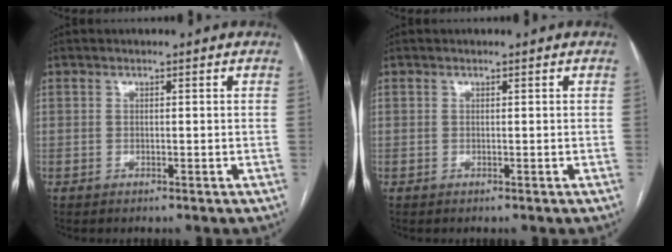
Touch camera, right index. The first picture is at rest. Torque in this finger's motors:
{"motor_torque": [0.23, 0.14, 0.02, 0.00]}